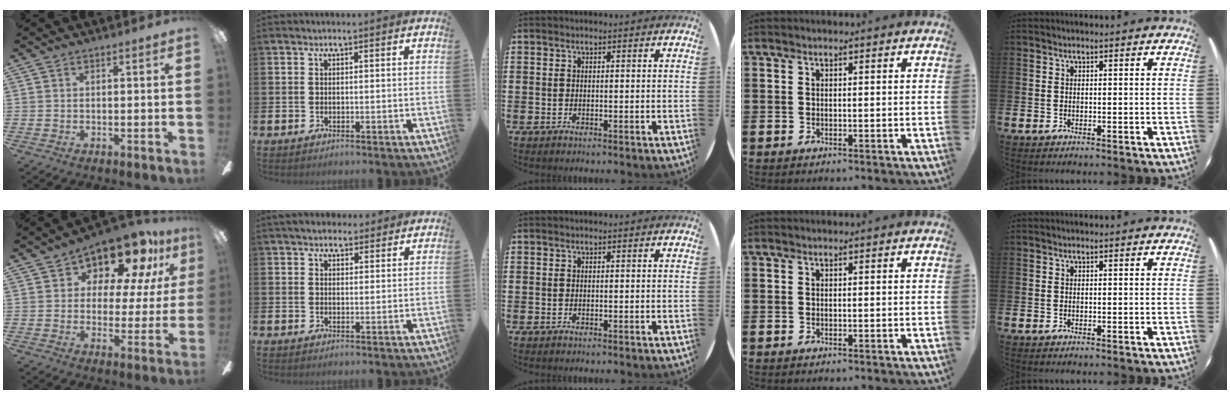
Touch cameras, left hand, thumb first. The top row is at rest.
{"thumb": {"total": 13.5, "force": [10.5, 5.7, 6.4], "torque": [-0.113, -0.071, 0.184]}, "index": {"total": 3.8, "force": [3.5, 1.5, 0.4], "torque": [-0.010, -0.008, 0.063]}}